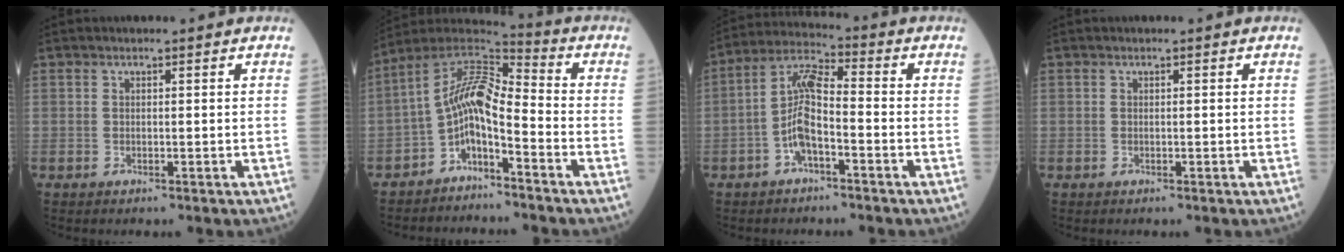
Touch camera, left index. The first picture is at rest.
{"total": 8.7, "force": [-3.5, 2.7, 7.5], "torque": [-0.138, 0.032, -0.070]}
{"total": 7.4, "force": [-2.6, 1.9, 6.7], "torque": [-0.145, 0.015, -0.054]}
{"total": 0.0}